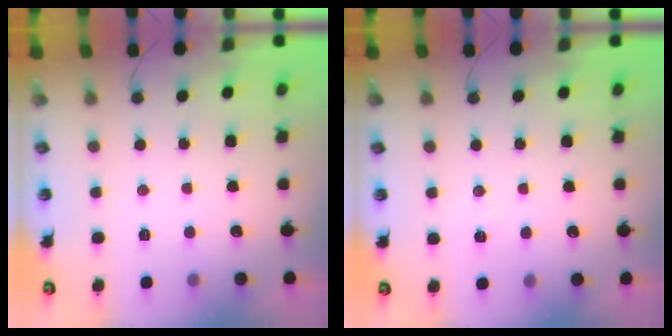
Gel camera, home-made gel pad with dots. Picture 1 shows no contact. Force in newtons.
{"total": 5.9, "press": 5.7, "slide": 1.5}